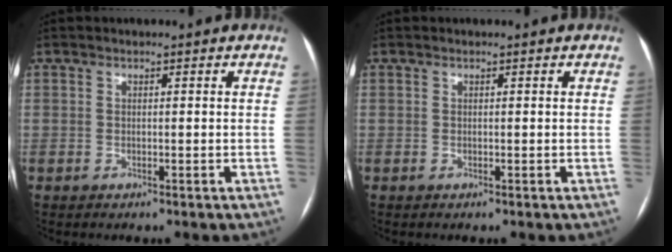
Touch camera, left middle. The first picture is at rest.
{"total": 0.0}